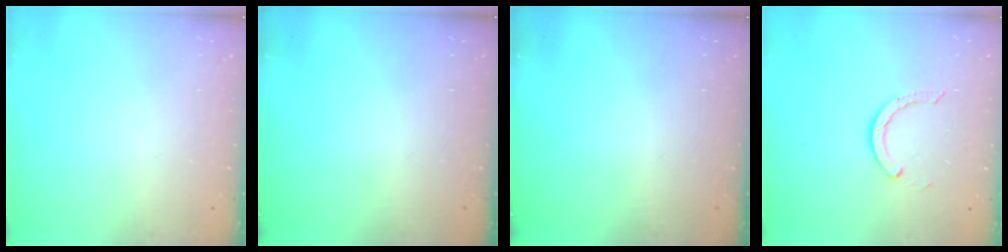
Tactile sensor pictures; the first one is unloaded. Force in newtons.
{"total": 0.0}
{"total": 0.0}
{"total": 3.6, "press": 3.5, "slide": 0.5}